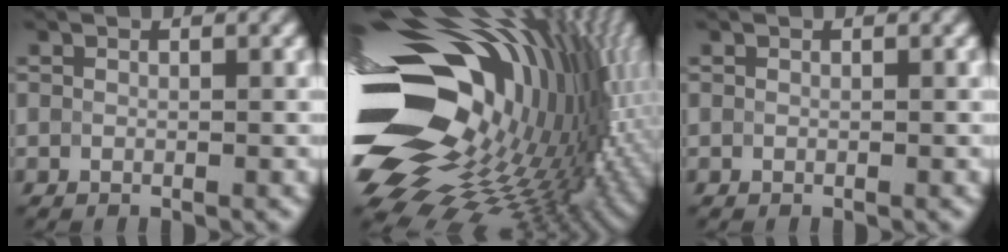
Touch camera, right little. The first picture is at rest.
{"total": 20.9, "force": [0.2, 12.7, 16.7], "torque": [-0.300, -0.027, 0.003]}
{"total": 0.0}